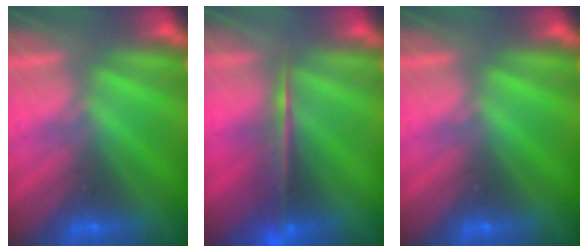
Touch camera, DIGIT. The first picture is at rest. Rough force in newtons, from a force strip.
{"total": 5.7}
{"total": 0.0}